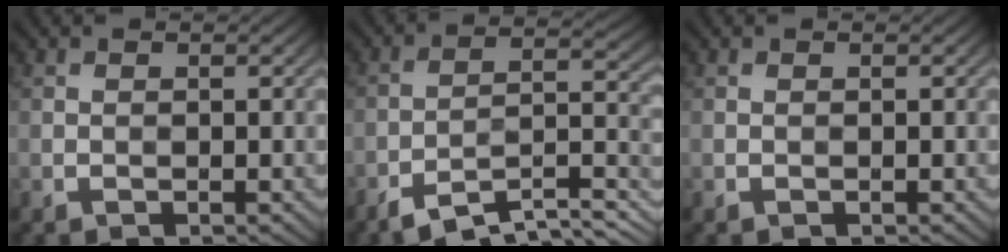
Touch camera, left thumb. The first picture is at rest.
{"total": 9.1, "force": [-6.3, 2.7, 6.0], "torque": [-0.099, -0.001, -0.108]}
{"total": 0.0}